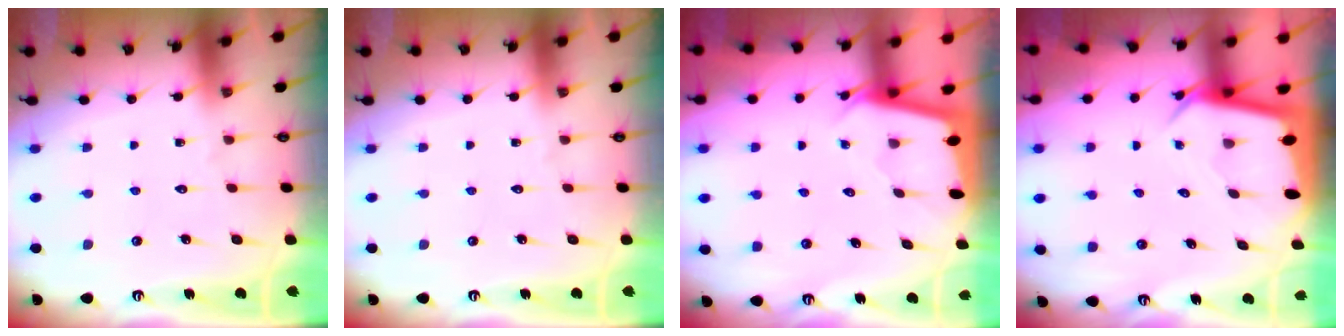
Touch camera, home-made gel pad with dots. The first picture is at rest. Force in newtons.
{"total": 0.0}
{"total": 1.8, "press": 1.8, "slide": 0.1}
{"total": 3.5, "press": 3.5, "slide": 0.3}